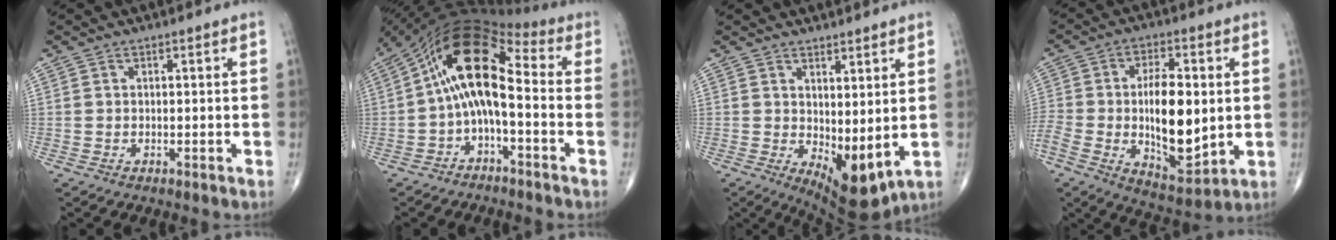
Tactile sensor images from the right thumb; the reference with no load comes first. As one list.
[{"total": 14.2, "force": [-0.8, 6.4, 12.7], "torque": [-0.208, 0.059, -0.026]}, {"total": 8.8, "force": [0.4, 4.0, 7.9], "torque": [-0.105, -0.022, 0.024]}, {"total": 18.9, "force": [-1.3, 8.9, 16.6], "torque": [-0.288, -0.001, -0.010]}]